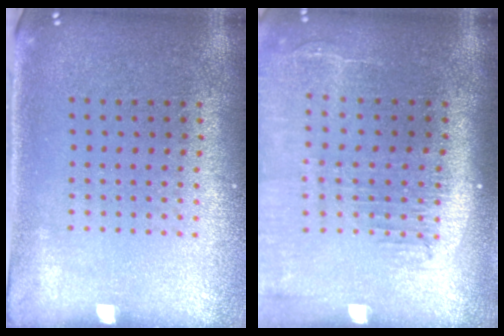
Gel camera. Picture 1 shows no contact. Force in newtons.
{"total": 2.2, "press": 1.8, "slide": 1.3}